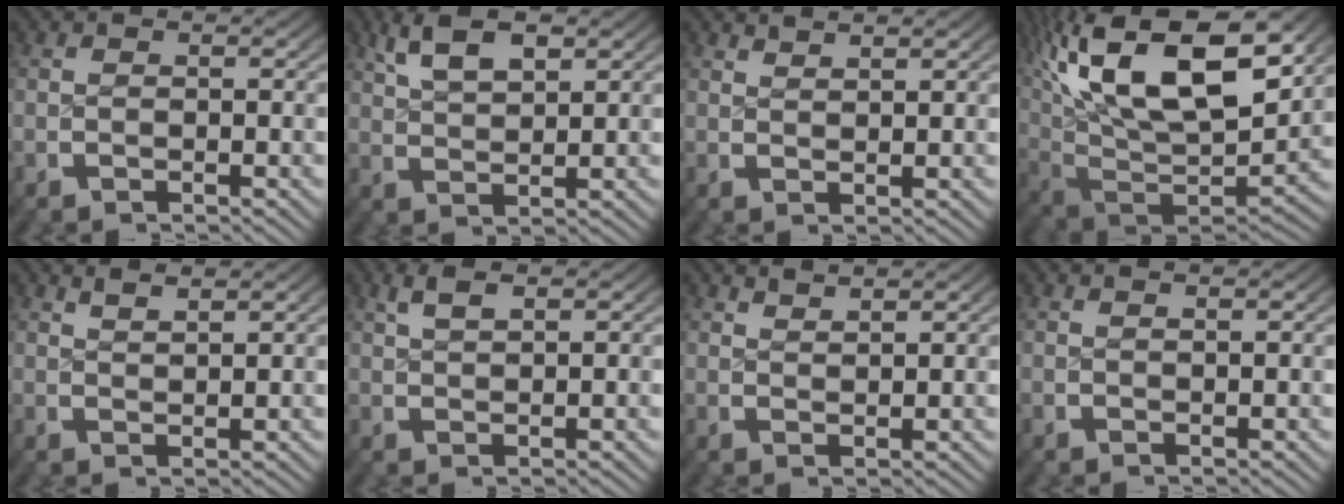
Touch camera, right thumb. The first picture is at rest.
{"total": 4.5, "force": [3.2, 1.4, 2.8], "torque": [-0.049, 0.009, 0.063]}
{"total": 1.8, "force": [1.8, -0.1, 0.3], "torque": [0.000, 0.002, 0.039]}
{"total": 17.3, "force": [3.3, 10.4, 13.5], "torque": [-0.291, -0.040, 0.067]}
{"total": 2.3, "force": [2.1, 0.0, 0.7], "torque": [-0.008, 0.004, 0.044]}
{"total": 1.9, "force": [1.6, 0.3, 1.0], "torque": [-0.019, 0.007, 0.035]}
{"total": 2.1, "force": [2.1, 0.0, 0.3], "torque": [-0.002, 0.002, 0.044]}
{"total": 0.6, "force": [0.5, -0.2, 0.2], "torque": [-0.003, -0.001, 0.013]}